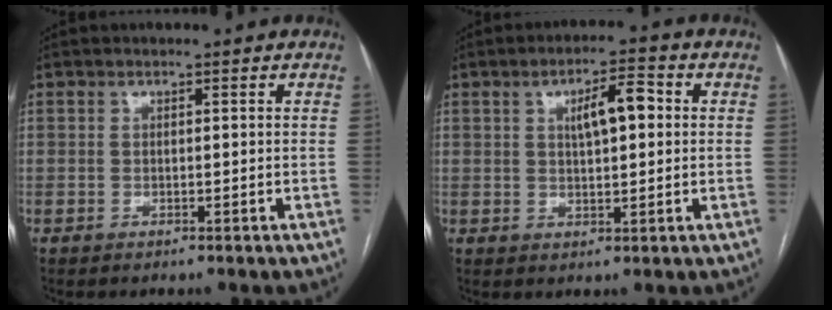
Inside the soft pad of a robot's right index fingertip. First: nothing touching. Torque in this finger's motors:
{"motor_torque": [0.15, 0.02, 0.15, 0.05]}